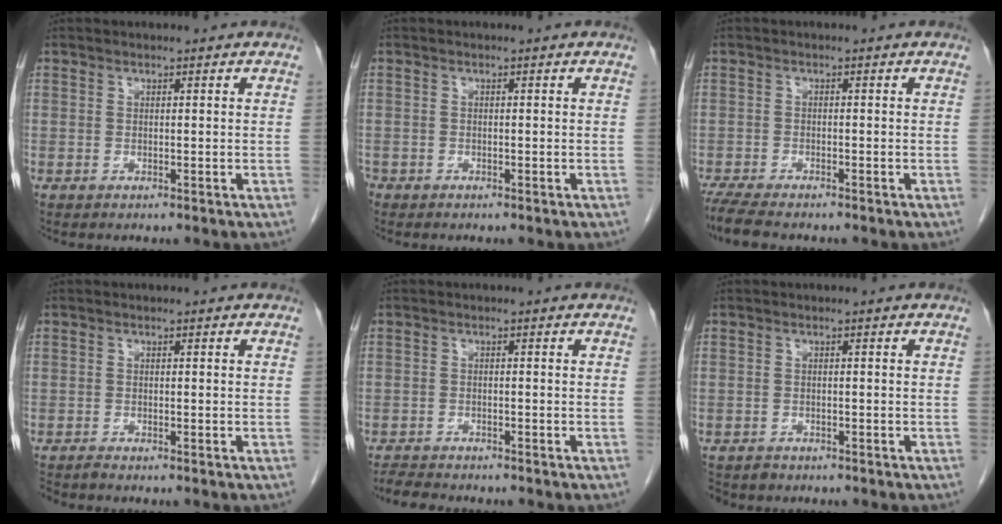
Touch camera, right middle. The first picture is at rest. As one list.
[{"total": 1.2, "force": [-0.9, 0.8, 0.2], "torque": [-0.009, 0.001, -0.016]}, {"total": 6.6, "force": [-5.6, 1.2, 3.2], "torque": [-0.060, -0.018, -0.093]}, {"total": 0.9, "force": [-0.9, -0.2, 0.1], "torque": [-0.006, -0.002, -0.019]}, {"total": 3.7, "force": [-3.6, 0.5, 0.9], "torque": [-0.019, -0.015, -0.059]}, {"total": 2.5, "force": [-2.1, 1.4, 0.1], "torque": [-0.004, 0.001, -0.036]}]